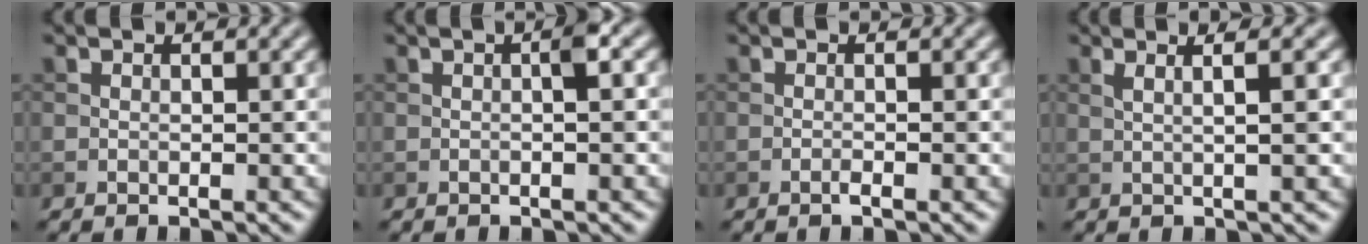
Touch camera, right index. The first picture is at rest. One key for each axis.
{"total": 1.7, "fx": 0.1, "fy": 0.1, "fz": 1.7, "tx": -0.029, "ty": 0.004, "tz": 0.002}
{"total": 0.7, "fx": -0.4, "fy": 0.1, "fz": 0.5, "tx": -0.010, "ty": 0.000, "tz": -0.009}
{"total": 3.8, "fx": 1.3, "fy": 1.3, "fz": 3.3, "tx": -0.029, "ty": 0.011, "tz": -0.007}